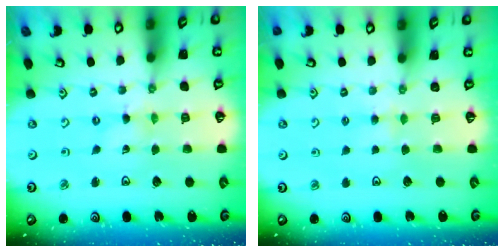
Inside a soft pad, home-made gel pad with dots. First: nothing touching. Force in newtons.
{"total": 2.9, "press": 2.9, "slide": 0.5}